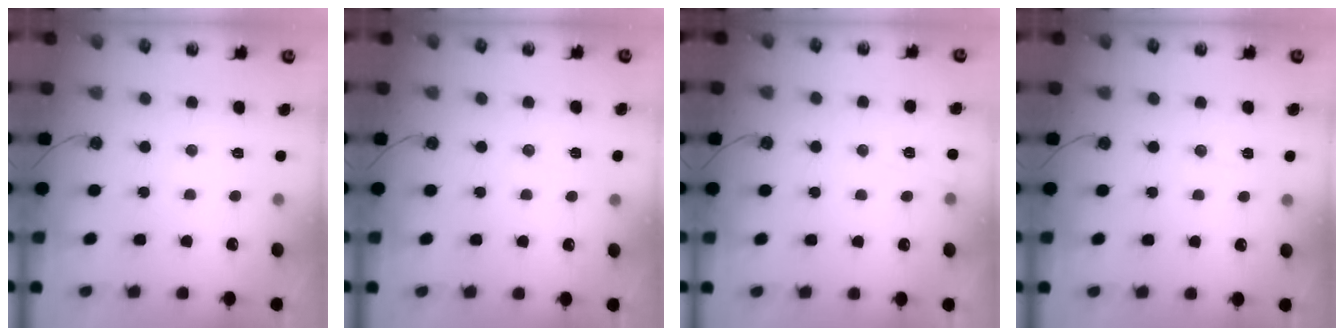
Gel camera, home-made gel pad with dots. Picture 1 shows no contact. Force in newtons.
{"total": 6.2, "press": 4.3, "slide": 4.4}
{"total": 2.5, "press": 2.4, "slide": 0.7}
{"total": 4.4, "press": 4.3, "slide": 0.9}